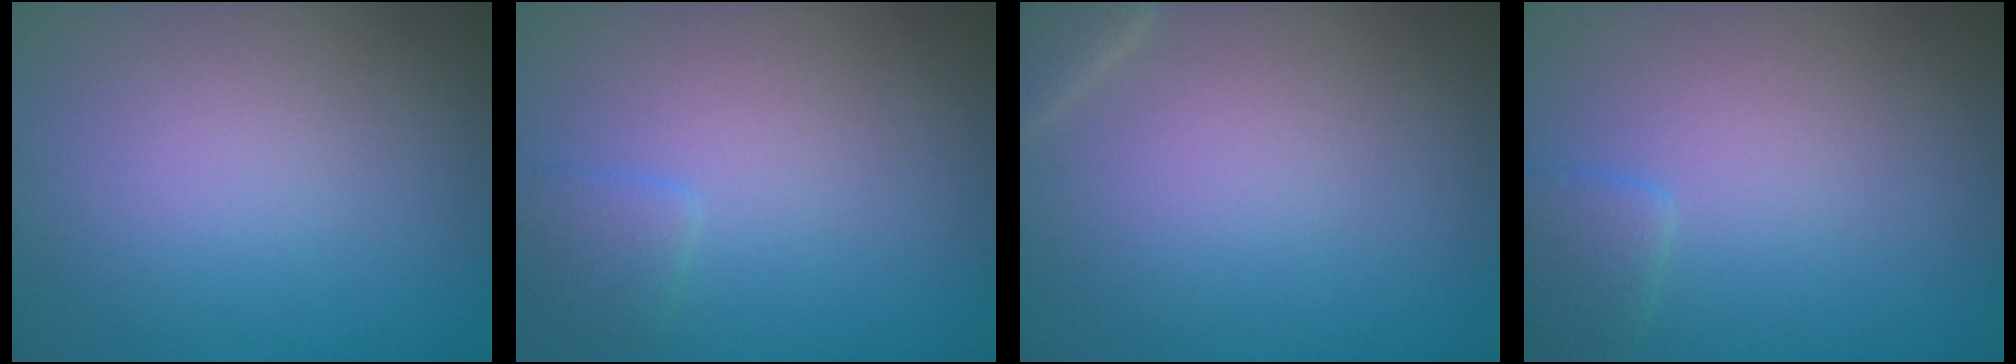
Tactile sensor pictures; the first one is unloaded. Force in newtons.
{"total": 1.5, "press": 1.5, "slide": 0.2}
{"total": 1.9, "press": 1.9, "slide": 0.2}
{"total": 1.7, "press": 1.7, "slide": 0.1}